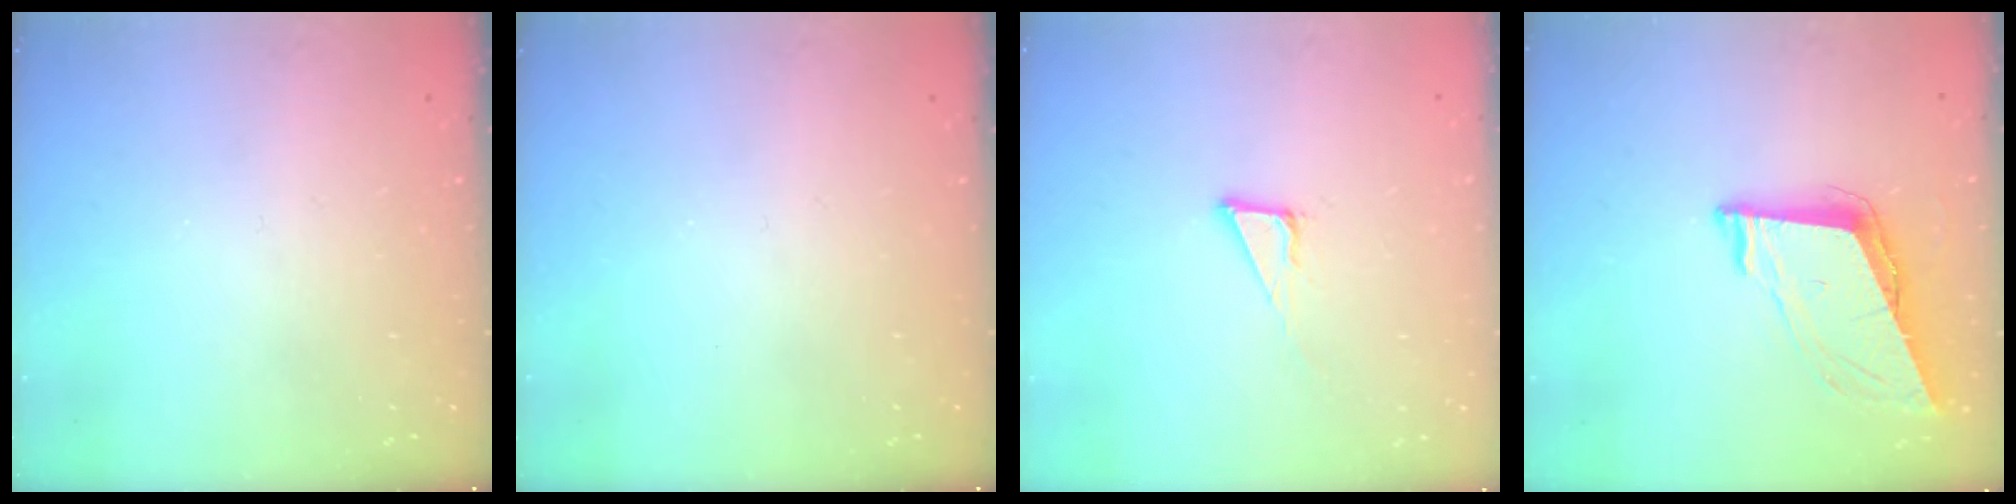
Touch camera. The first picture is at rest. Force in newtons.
{"total": 0.0}
{"total": 3.9, "press": 3.9, "slide": 0.2}
{"total": 9.0, "press": 8.4, "slide": 3.2}